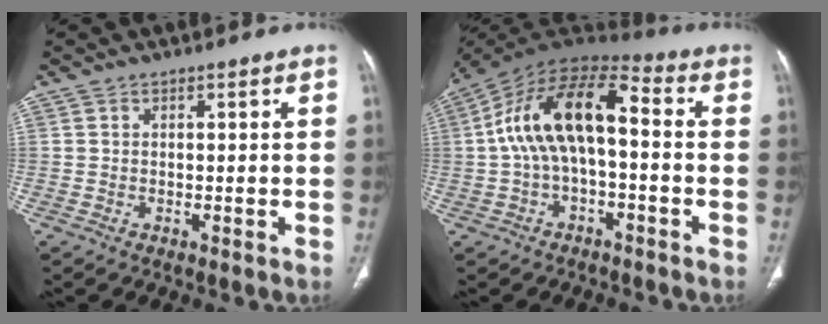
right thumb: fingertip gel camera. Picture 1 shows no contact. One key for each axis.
{"total": 15.6, "fx": 0.1, "fy": 7.7, "fz": 13.6, "tx": -0.245, "ty": 0.055, "tz": -0.009}